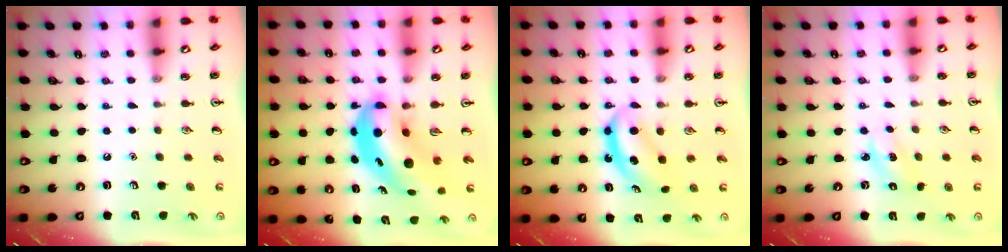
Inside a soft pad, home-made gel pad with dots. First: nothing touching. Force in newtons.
{"total": 8.2, "press": 7.9, "slide": 2.1}
{"total": 5.5, "press": 5.5, "slide": 0.7}
{"total": 2.4, "press": 2.3, "slide": 0.5}